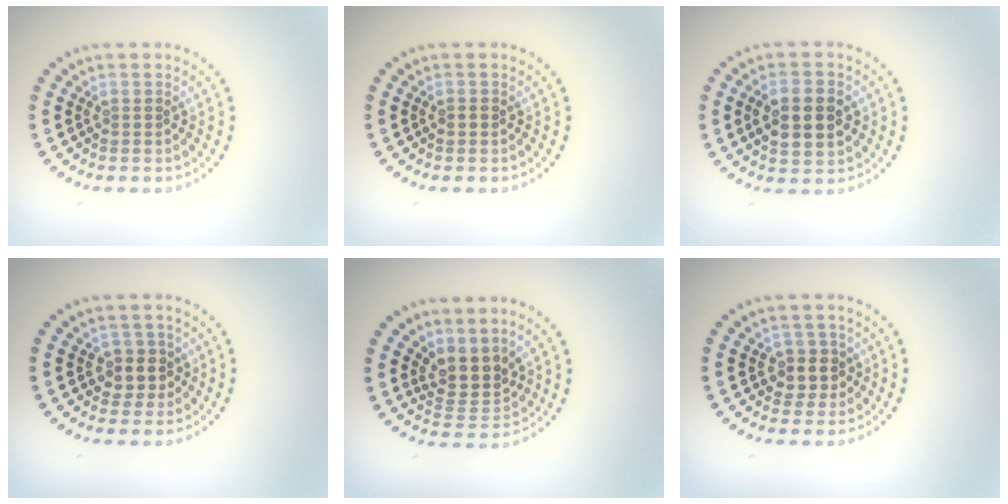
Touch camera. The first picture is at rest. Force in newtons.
{"total": 0.7, "press": 0.7, "slide": 0.1}
{"total": 5.3, "press": 5.3, "slide": 0.3}
{"total": 2.3, "press": 2.0, "slide": 1.0}
{"total": 3.2, "press": 2.4, "slide": 2.1}
{"total": 2.3, "press": 2.0, "slide": 1.0}